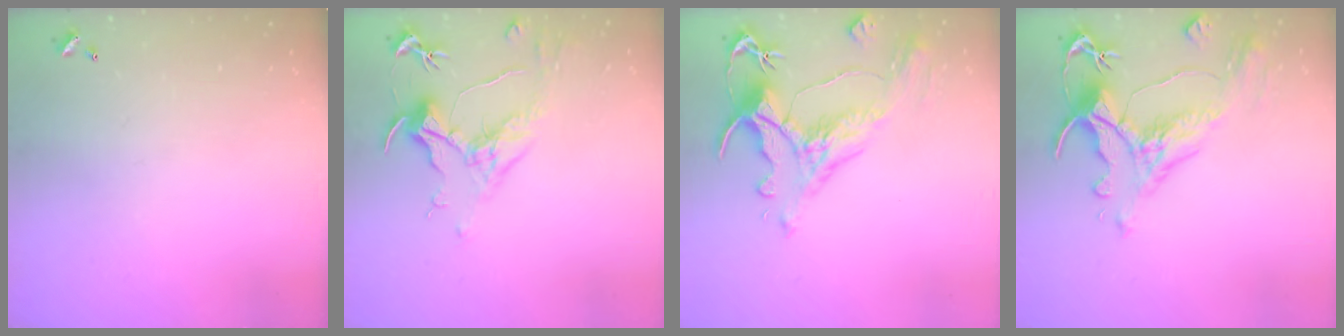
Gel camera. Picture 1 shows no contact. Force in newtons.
{"total": 1.6, "press": 1.3, "slide": 0.9}
{"total": 1.7, "press": 0.9, "slide": 1.5}
{"total": 1.8, "press": 0.9, "slide": 1.5}